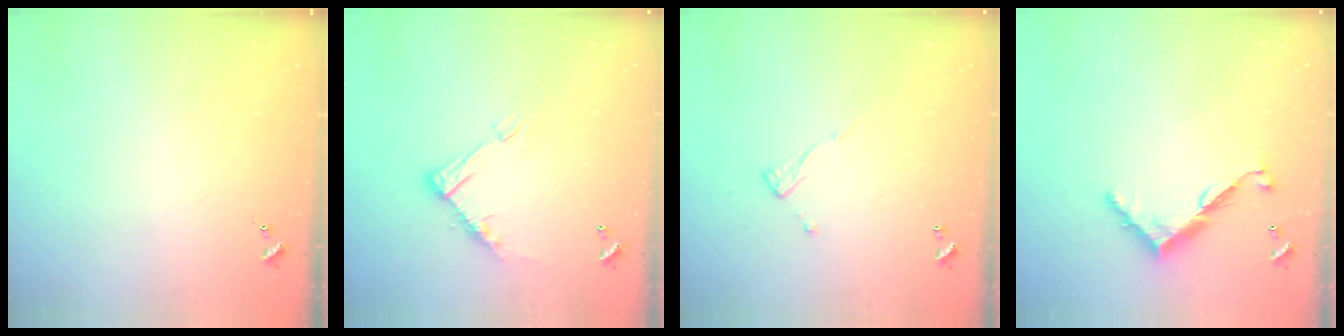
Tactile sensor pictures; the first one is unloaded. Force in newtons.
{"total": 11.8, "press": 11.8, "slide": 0.5}
{"total": 7.0, "press": 7.0, "slide": 0.4}
{"total": 9.7, "press": 9.7, "slide": 0.4}